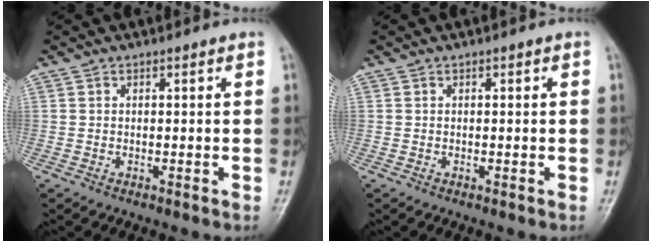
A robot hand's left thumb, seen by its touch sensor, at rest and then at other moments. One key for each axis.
{"total": 0.0}